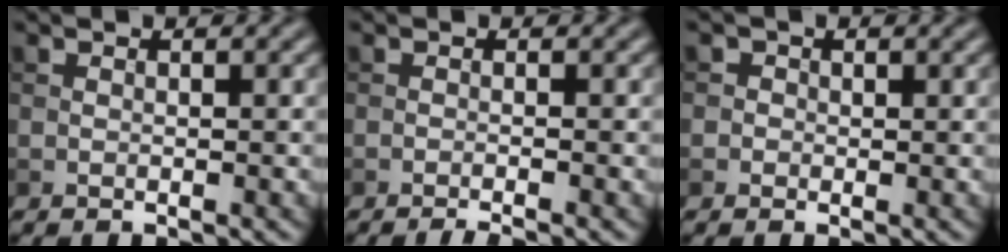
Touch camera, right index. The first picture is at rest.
{"total": 2.0, "force": [-1.2, 0.4, 1.5], "torque": [-0.014, 0.000, -0.026]}
{"total": 1.3, "force": [0.3, 1.2, 0.3], "torque": [0.010, -0.002, -0.005]}